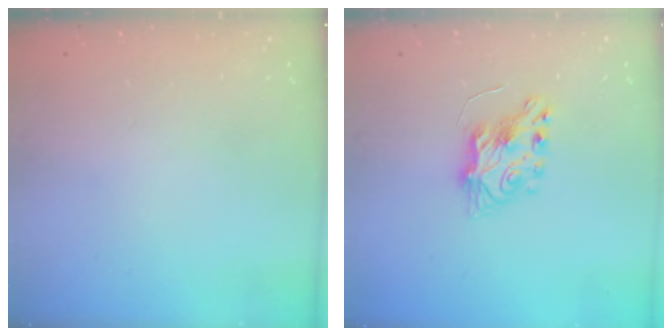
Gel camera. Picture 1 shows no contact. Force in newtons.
{"total": 6.9, "press": 6.9, "slide": 0.4}